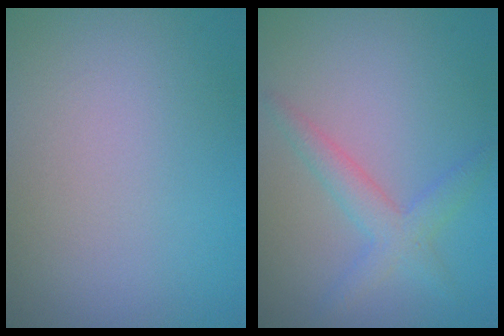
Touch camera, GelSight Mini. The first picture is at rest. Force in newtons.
{"total": 2.6, "press": 2.6, "slide": 0.1}